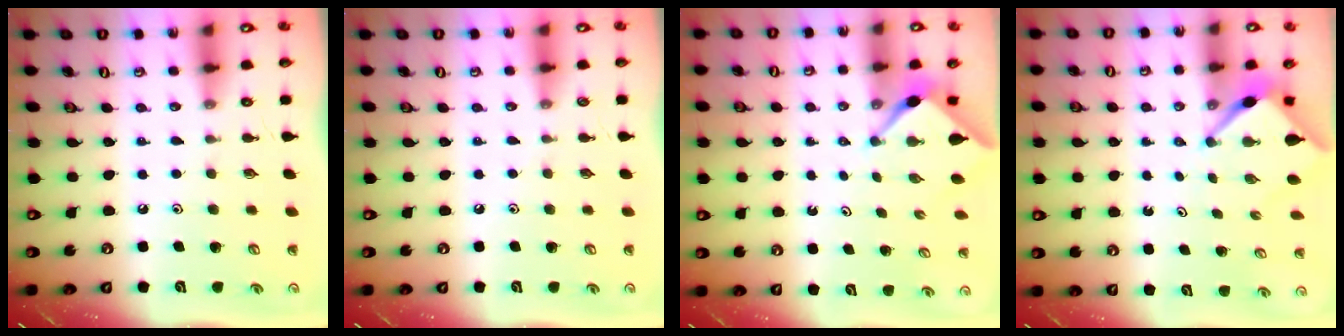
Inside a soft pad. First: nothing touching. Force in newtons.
{"total": 2.3, "press": 2.3, "slide": 0.4}
{"total": 2.2, "press": 2.2, "slide": 0.3}
{"total": 3.5, "press": 3.5, "slide": 0.1}